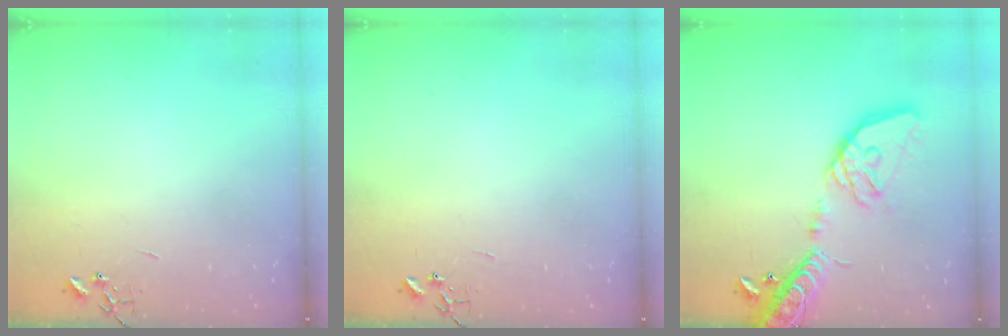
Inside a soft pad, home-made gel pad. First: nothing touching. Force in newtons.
{"total": 0.0}
{"total": 21.3, "press": 20.9, "slide": 3.7}